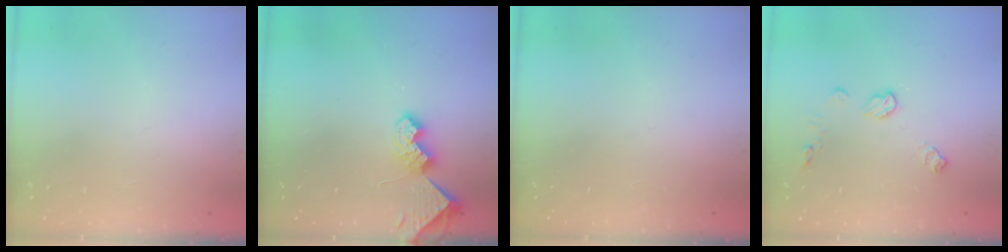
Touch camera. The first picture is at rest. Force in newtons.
{"total": 7.5, "press": 7.5, "slide": 0.7}
{"total": 0.0}
{"total": 7.9, "press": 7.9, "slide": 0.0}